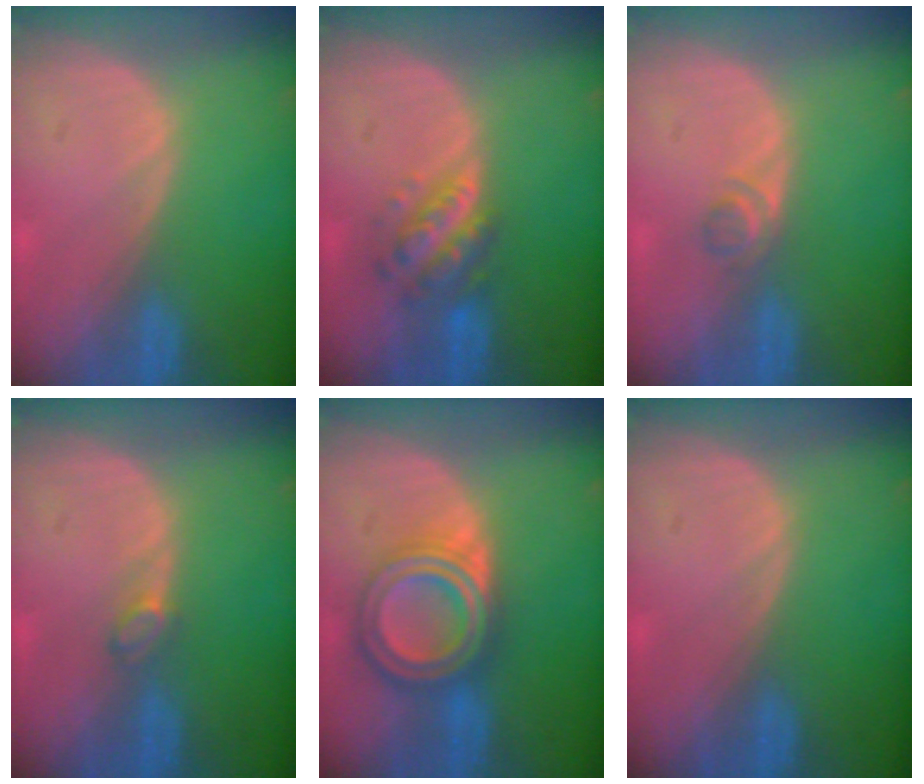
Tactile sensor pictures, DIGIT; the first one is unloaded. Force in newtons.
{"total": 5.8, "press": 5.3, "slide": 2.4}
{"total": 1.9, "press": 1.7, "slide": 0.8}
{"total": 1.6, "press": 1.6, "slide": 0.2}
{"total": 7.9, "press": 7.8, "slide": 0.4}
{"total": 0.0}